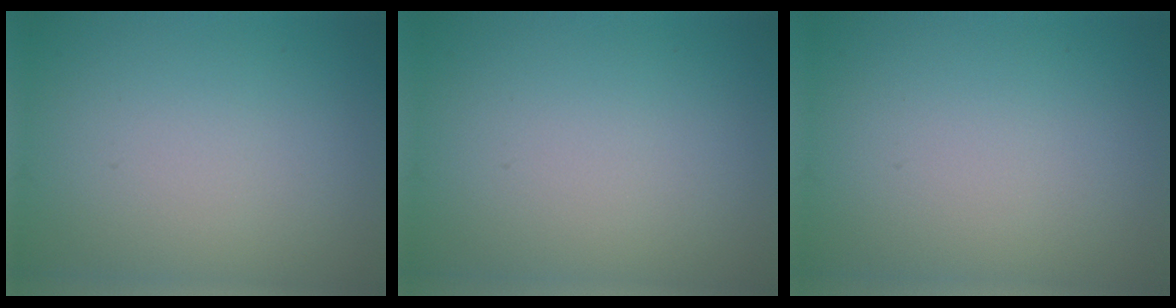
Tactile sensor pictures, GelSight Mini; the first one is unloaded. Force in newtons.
{"total": 0.0}
{"total": 0.0}